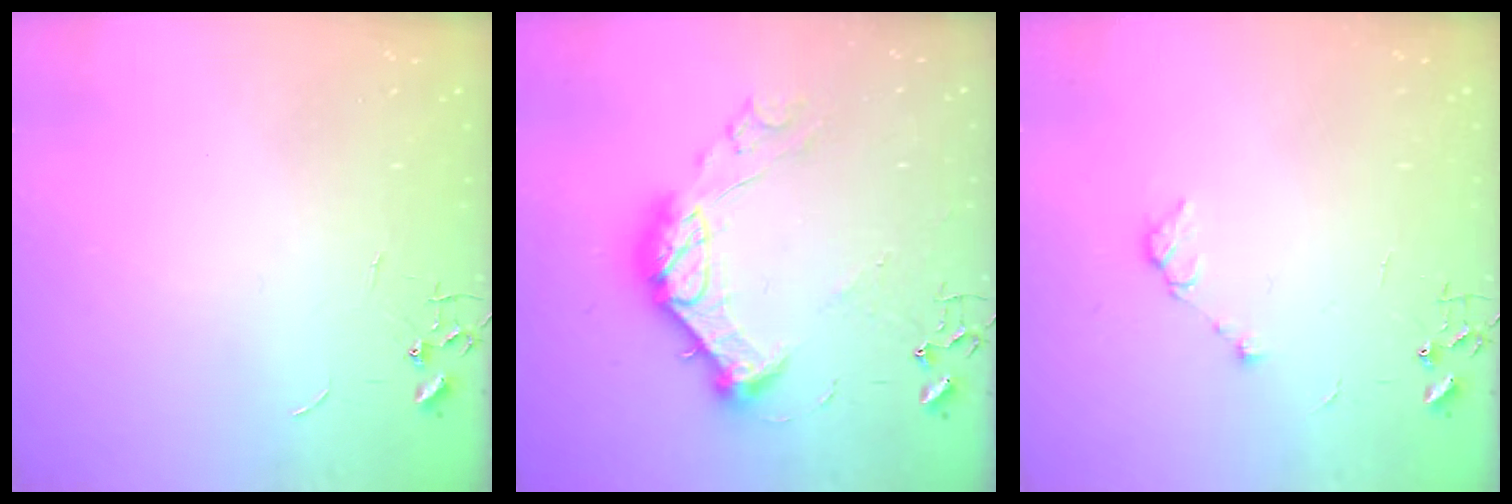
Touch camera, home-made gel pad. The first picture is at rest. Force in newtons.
{"total": 16.0, "press": 15.9, "slide": 1.2}
{"total": 5.6, "press": 5.6, "slide": 0.8}